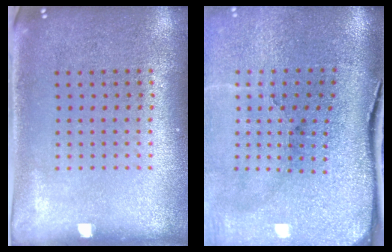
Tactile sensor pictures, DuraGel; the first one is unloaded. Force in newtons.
{"total": 5.1, "press": 4.0, "slide": 3.1}